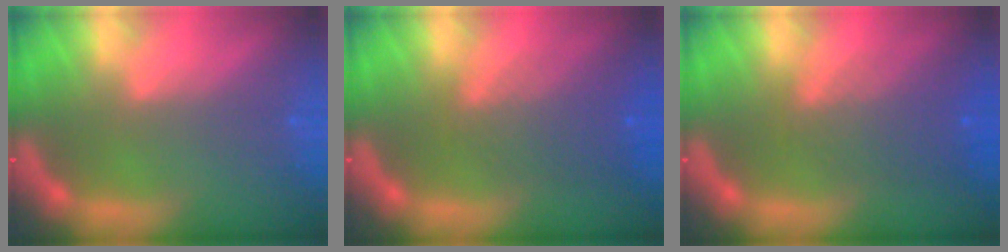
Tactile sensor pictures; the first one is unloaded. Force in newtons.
{"total": 5.1}
{"total": 5.1}